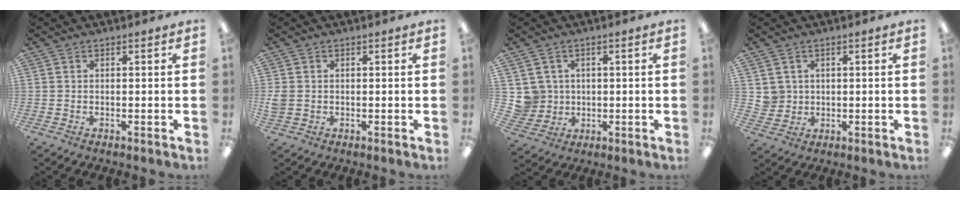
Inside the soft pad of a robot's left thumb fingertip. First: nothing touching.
{"total": 2.5, "force": [0.1, 2.3, 1.1], "torque": [-0.019, 0.004, 0.002]}
{"total": 5.4, "force": [1.5, 5.2, 0.2], "torque": [-0.024, 0.004, 0.033]}
{"total": 3.9, "force": [1.9, 3.4, -0.2], "torque": [-0.011, 0.003, 0.038]}